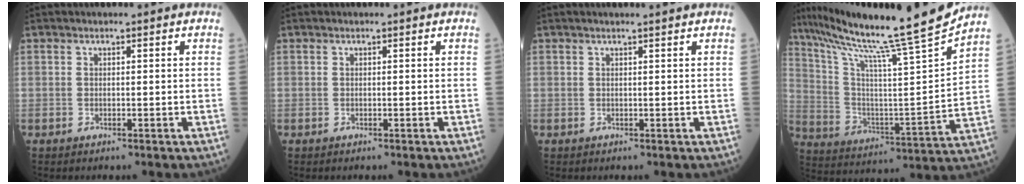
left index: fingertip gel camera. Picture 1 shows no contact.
{"total": 0.0}
{"total": 2.3, "force": [1.9, -0.3, 1.2], "torque": [-0.016, 0.012, 0.027]}
{"total": 22.7, "force": [19.2, -2.9, 11.9], "torque": [-0.209, -0.054, 0.299]}